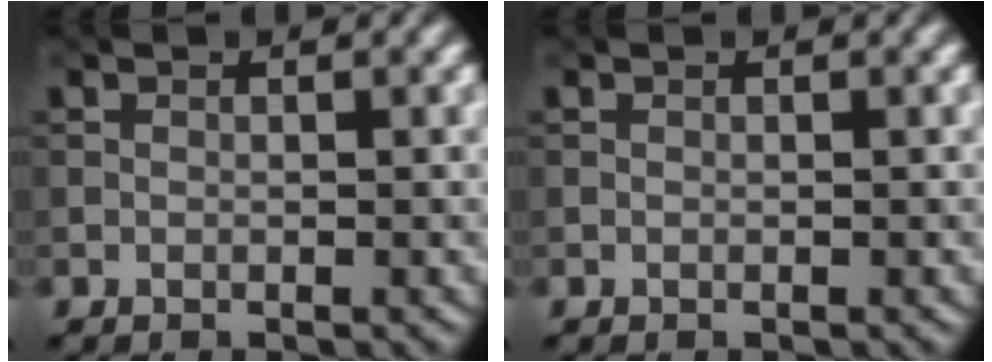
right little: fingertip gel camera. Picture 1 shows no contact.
{"total": 0.0}